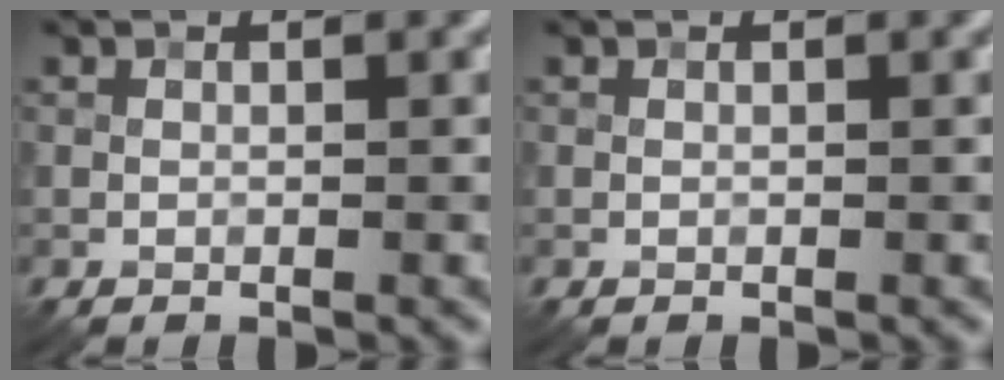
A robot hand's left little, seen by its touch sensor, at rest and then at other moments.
{"total": 0.0}